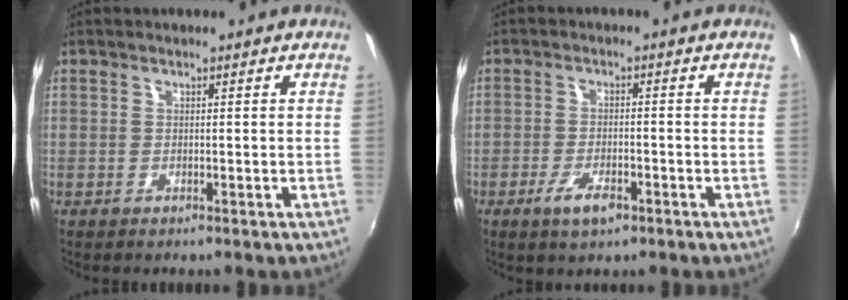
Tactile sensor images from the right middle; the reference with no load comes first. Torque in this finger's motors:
{"motor_torque": [0.63, -0.51, 0.23, 0.02]}